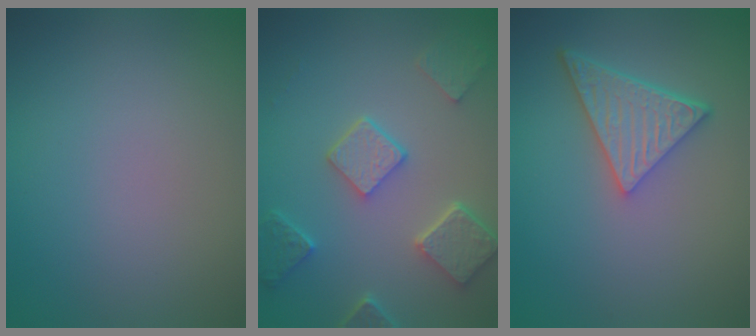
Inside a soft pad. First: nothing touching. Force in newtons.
{"total": 5.0, "press": 3.9, "slide": 3.1}
{"total": 5.0, "press": 3.7, "slide": 3.3}